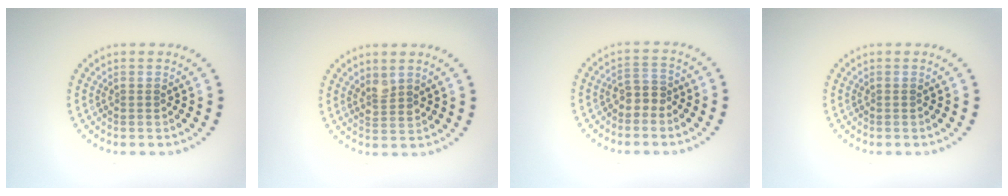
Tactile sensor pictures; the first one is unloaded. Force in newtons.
{"total": 1.6, "press": 1.3, "slide": 0.8}
{"total": 1.9, "press": 1.6, "slide": 1.0}
{"total": 0.0}